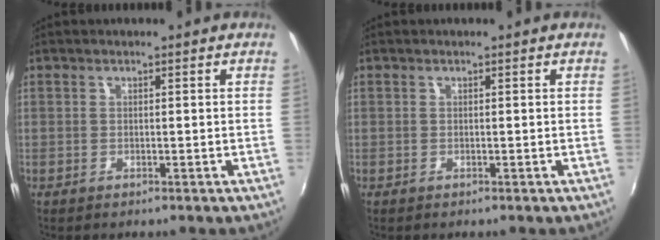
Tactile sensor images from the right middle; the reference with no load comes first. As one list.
[{"total": 0.0}]